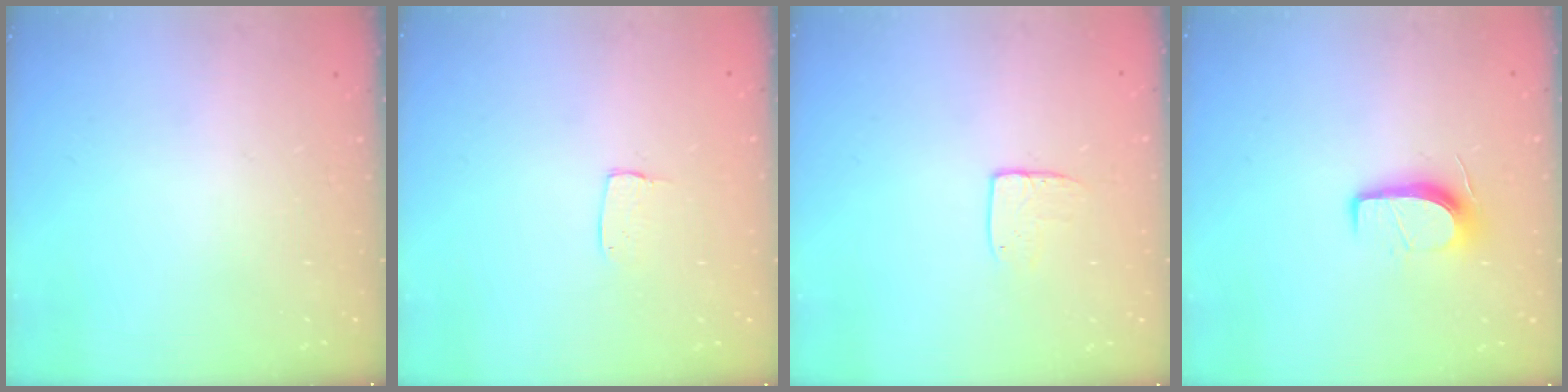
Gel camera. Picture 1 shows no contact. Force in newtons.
{"total": 4.1, "press": 4.0, "slide": 0.2}
{"total": 6.7, "press": 6.7, "slide": 0.5}
{"total": 8.0, "press": 7.9, "slide": 1.0}